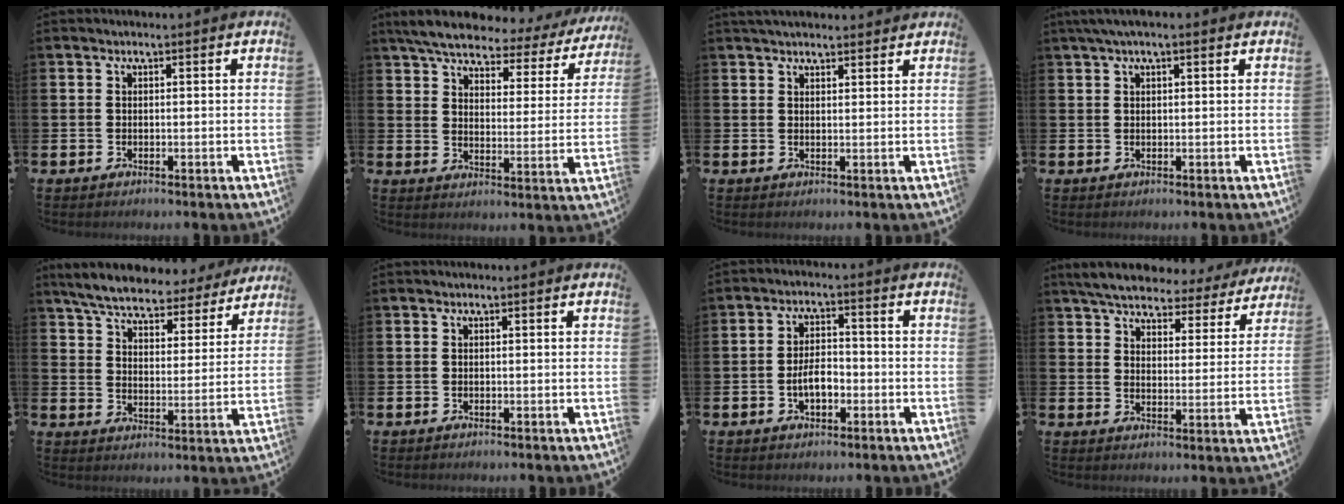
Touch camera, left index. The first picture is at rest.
{"total": 5.6, "force": [4.9, 1.4, 2.3], "torque": [-0.069, -0.033, 0.077]}
{"total": 2.5, "force": [2.4, 0.5, 0.4], "torque": [-0.013, -0.005, 0.044]}
{"total": 1.9, "force": [1.4, 0.3, 1.4], "torque": [-0.027, 0.005, 0.024]}
{"total": 6.6, "force": [6.2, 1.2, 2.0], "torque": [-0.067, -0.037, 0.106]}
{"total": 0.0}
{"total": 4.2, "force": [-1.3, 2.2, 3.4], "torque": [-0.047, 0.004, -0.027]}
{"total": 5.7, "force": [5.3, 1.3, 1.5], "torque": [-0.055, -0.030, 0.092]}